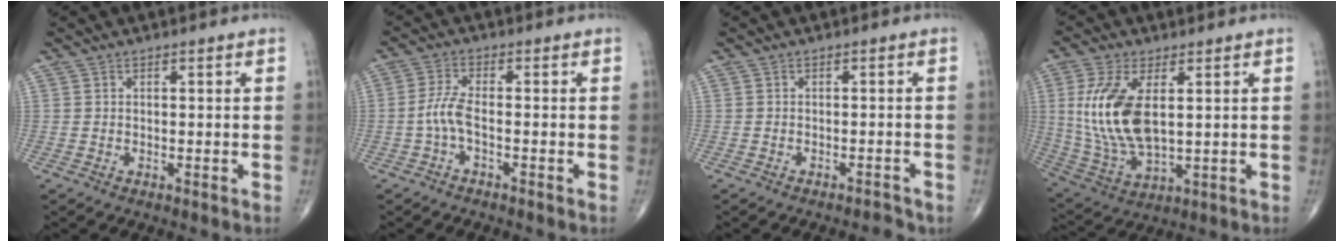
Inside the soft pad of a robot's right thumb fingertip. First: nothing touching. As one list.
[{"total": 3.9, "force": [-1.3, 1.1, 3.5], "torque": [-0.083, 0.010, -0.030]}, {"total": 2.0, "force": [-1.9, 0.5, 0.4], "torque": [-0.007, 0.014, -0.021]}, {"total": 14.8, "force": [2.5, 7.2, 12.7], "torque": [-0.270, -0.014, 0.062]}]